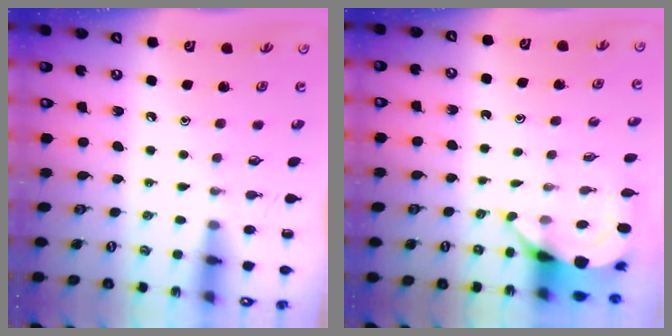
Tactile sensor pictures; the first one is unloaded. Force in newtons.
{"total": 5.0, "press": 5.0, "slide": 0.6}